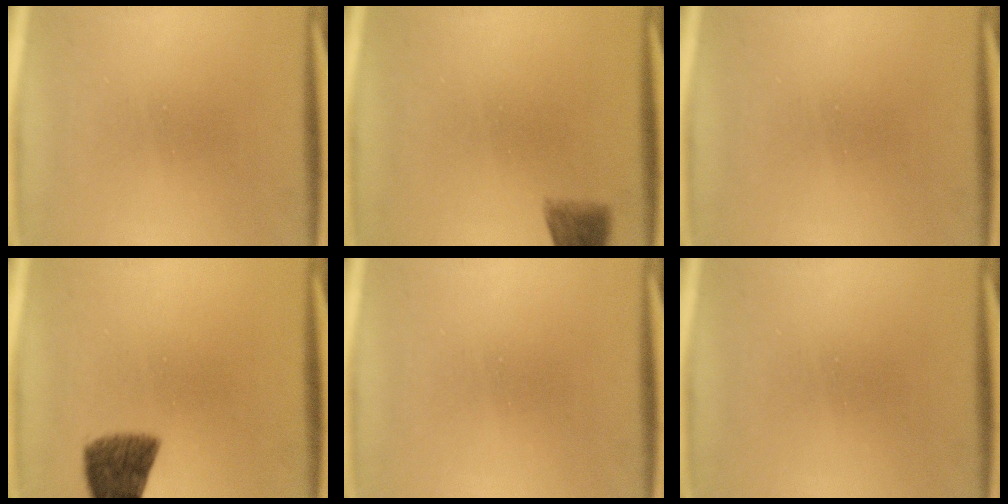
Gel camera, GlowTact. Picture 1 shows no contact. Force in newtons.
{"total": 3.4}
{"total": 0.0}
{"total": 7.8}
{"total": 0.0}
{"total": 0.0}